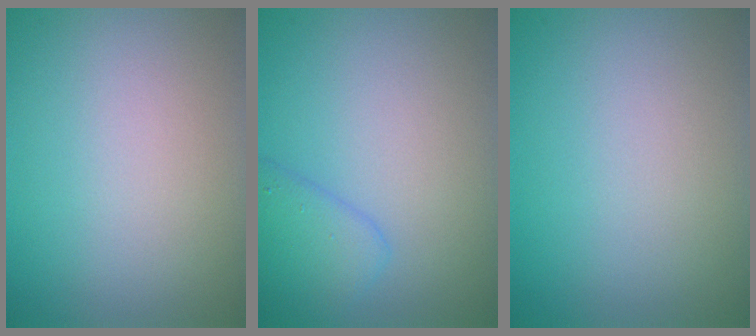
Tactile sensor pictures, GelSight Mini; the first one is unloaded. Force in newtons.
{"total": 1.8, "press": 1.8, "slide": 0.1}
{"total": 0.0}